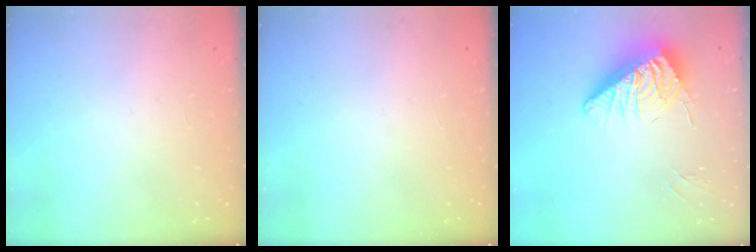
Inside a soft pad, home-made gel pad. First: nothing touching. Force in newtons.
{"total": 0.0}
{"total": 11.9, "press": 11.7, "slide": 2.2}